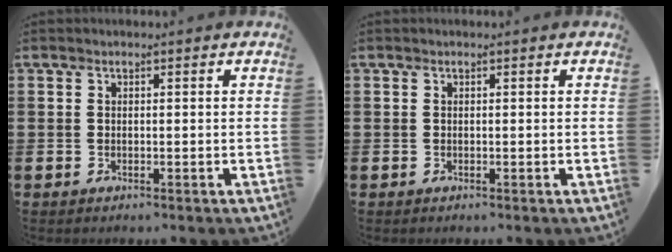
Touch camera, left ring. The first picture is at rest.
{"total": 0.0}